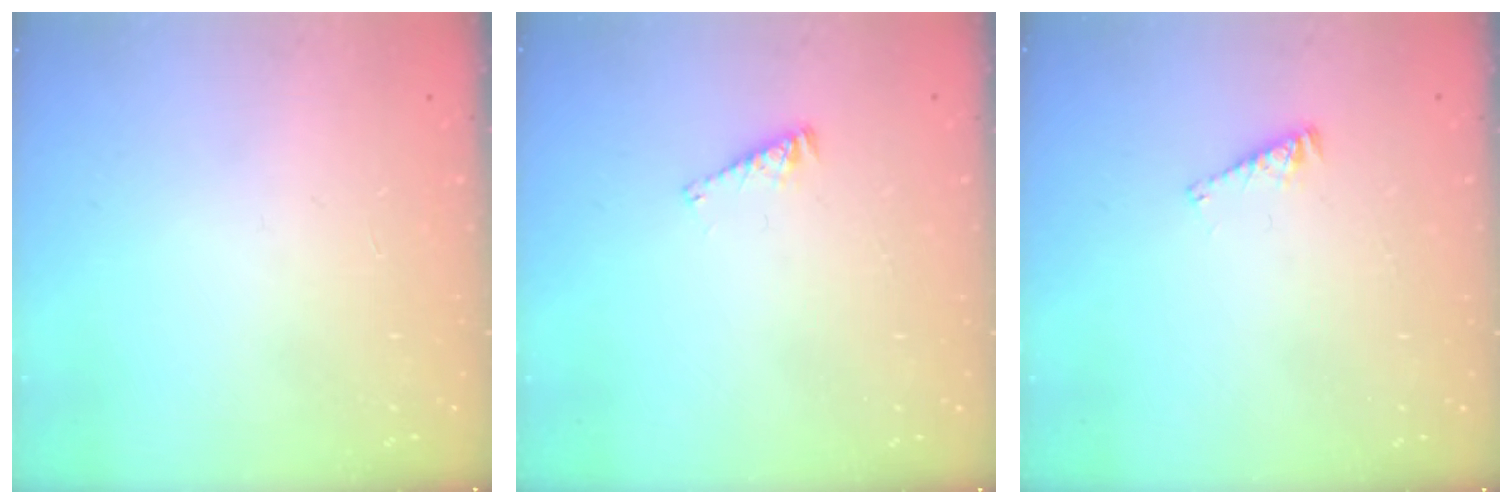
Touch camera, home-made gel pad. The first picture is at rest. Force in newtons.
{"total": 2.9, "press": 2.9, "slide": 0.4}
{"total": 2.9, "press": 2.9, "slide": 0.4}